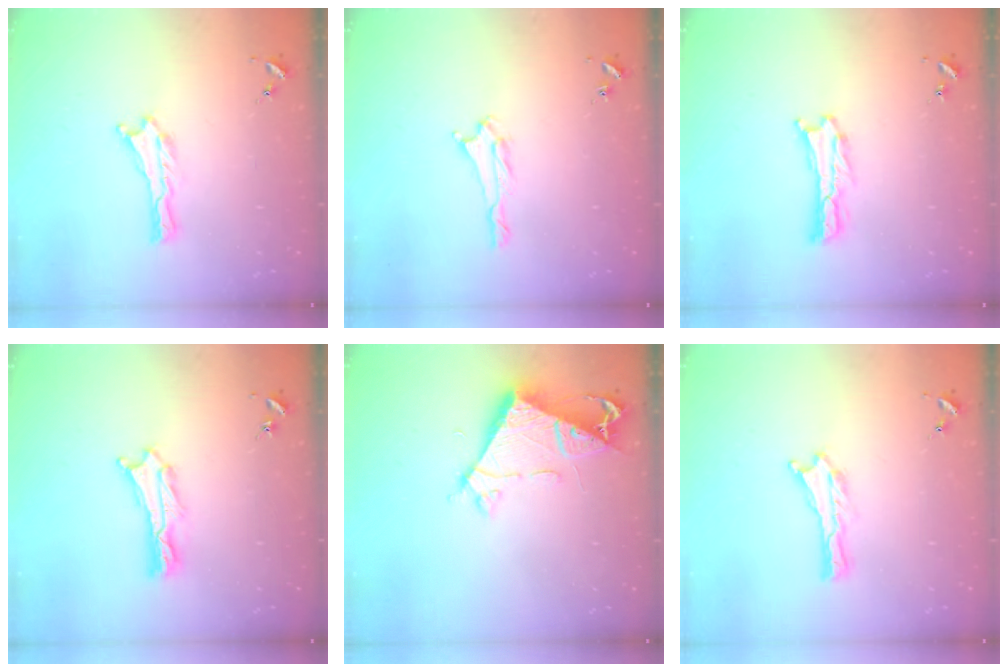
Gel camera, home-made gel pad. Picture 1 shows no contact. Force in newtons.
{"total": 1.7, "press": 1.7, "slide": 0.3}
{"total": 0.6, "press": 0.5, "slide": 0.2}
{"total": 1.1, "press": 1.1, "slide": 0.2}
{"total": 7.9, "press": 7.9, "slide": 0.6}
{"total": 0.0}